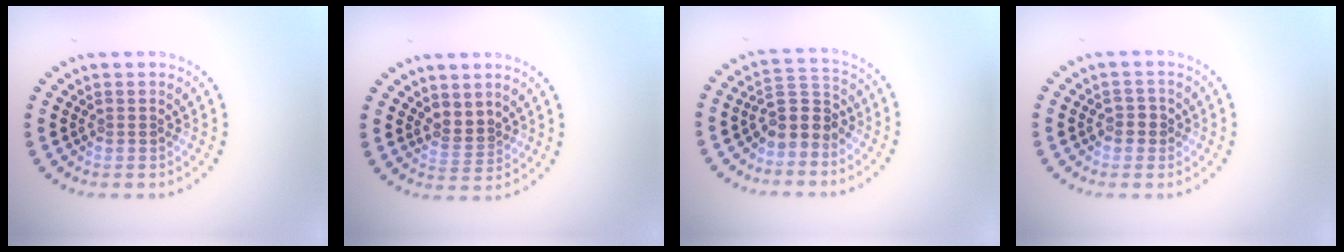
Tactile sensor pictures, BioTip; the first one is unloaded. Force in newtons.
{"total": 1.8, "press": 1.5, "slide": 0.9}
{"total": 3.3, "press": 2.9, "slide": 1.5}
{"total": 1.2, "press": 1.2, "slide": 0.2}